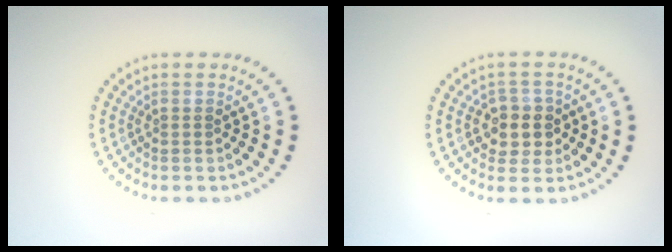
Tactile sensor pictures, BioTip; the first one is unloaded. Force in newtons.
{"total": 2.8, "press": 2.6, "slide": 0.9}